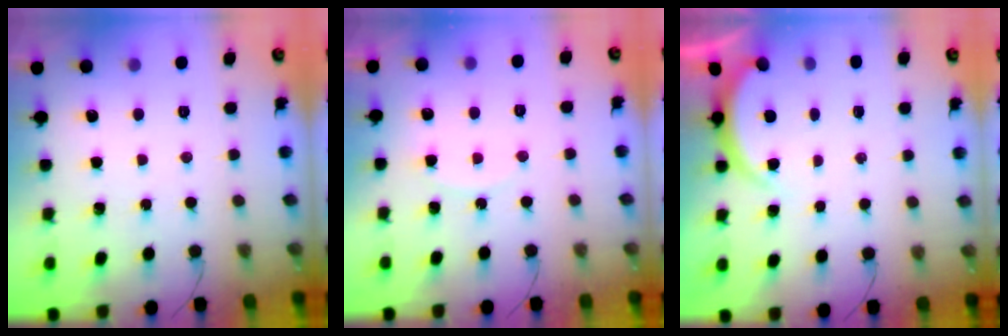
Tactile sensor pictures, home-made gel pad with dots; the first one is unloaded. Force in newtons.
{"total": 4.4, "press": 4.4, "slide": 0.6}
{"total": 2.5, "press": 2.5, "slide": 0.5}